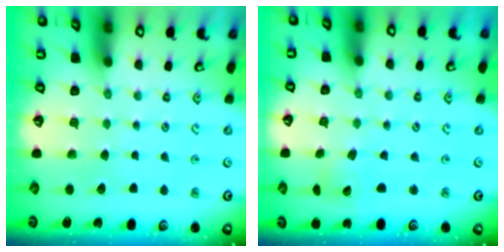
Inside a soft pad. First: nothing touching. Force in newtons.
{"total": 1.8, "press": 1.8, "slide": 0.1}